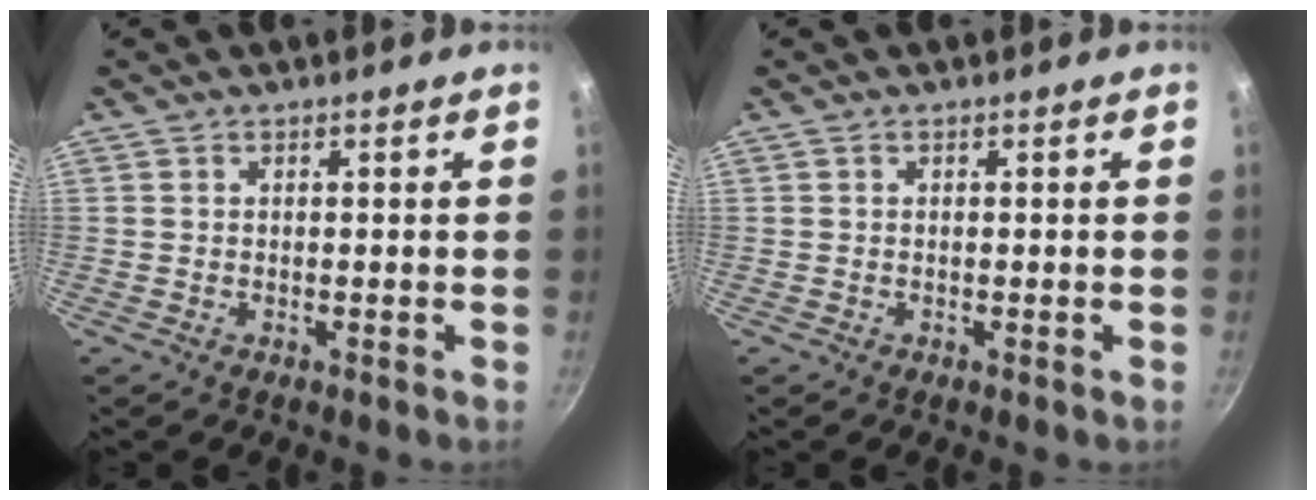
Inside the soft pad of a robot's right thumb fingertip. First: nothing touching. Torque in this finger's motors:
{"motor_torque": [-0.52, 0.19, -0.32, 0.14, -0.03]}